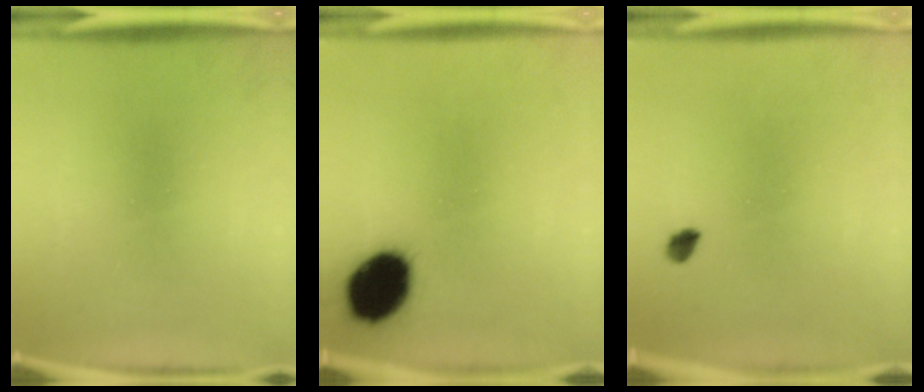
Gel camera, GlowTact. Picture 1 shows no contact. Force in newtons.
{"total": 14.5}
{"total": 1.6}